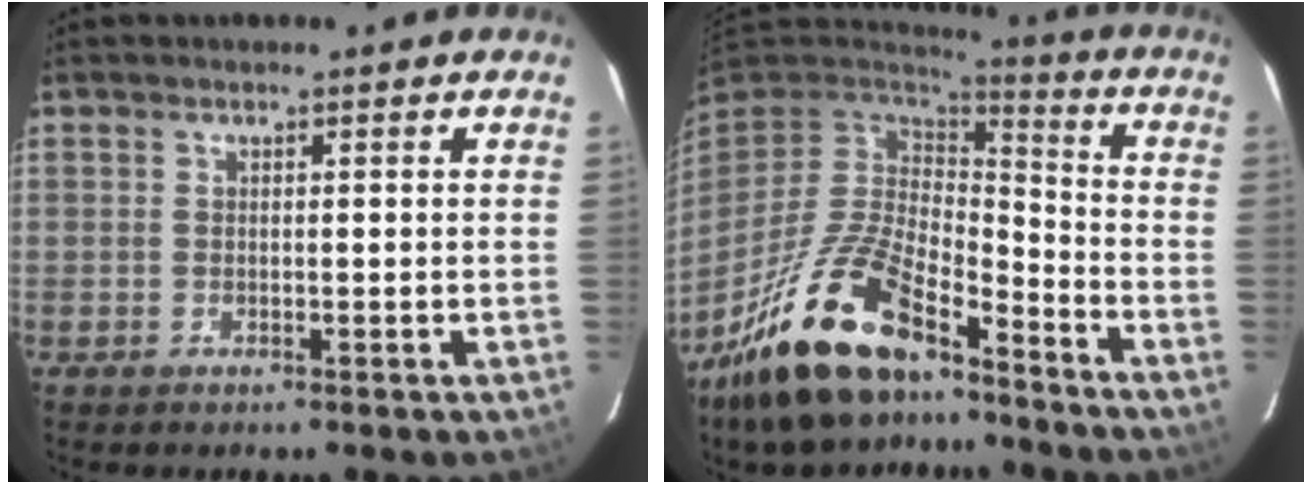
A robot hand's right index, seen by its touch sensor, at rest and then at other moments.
{"total": 20.1, "force": [-14.0, 7.5, 12.3], "torque": [-0.257, -0.024, -0.254]}